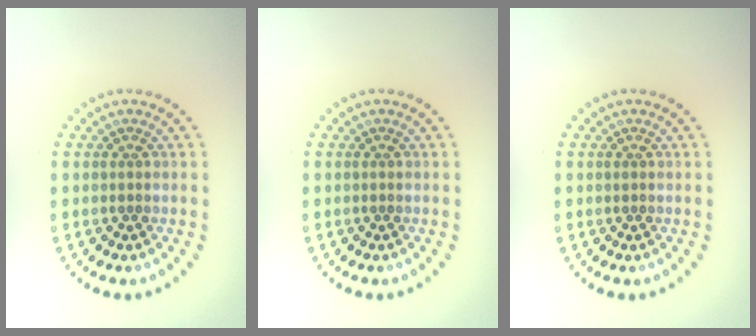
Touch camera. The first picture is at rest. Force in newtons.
{"total": 0.0}
{"total": 0.0}